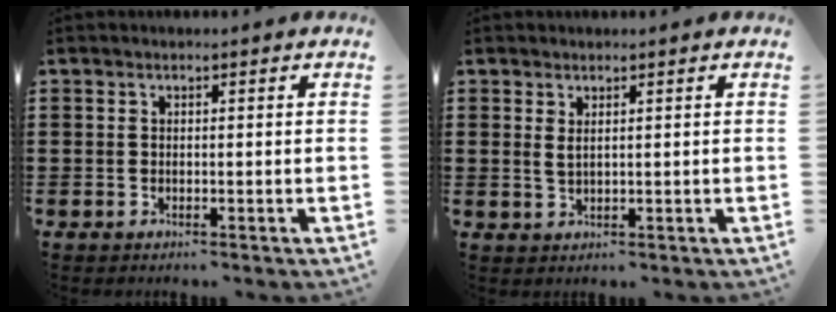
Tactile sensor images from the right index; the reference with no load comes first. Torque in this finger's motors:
{"motor_torque": [-0.88, 1.26, -0.01, -0.01]}